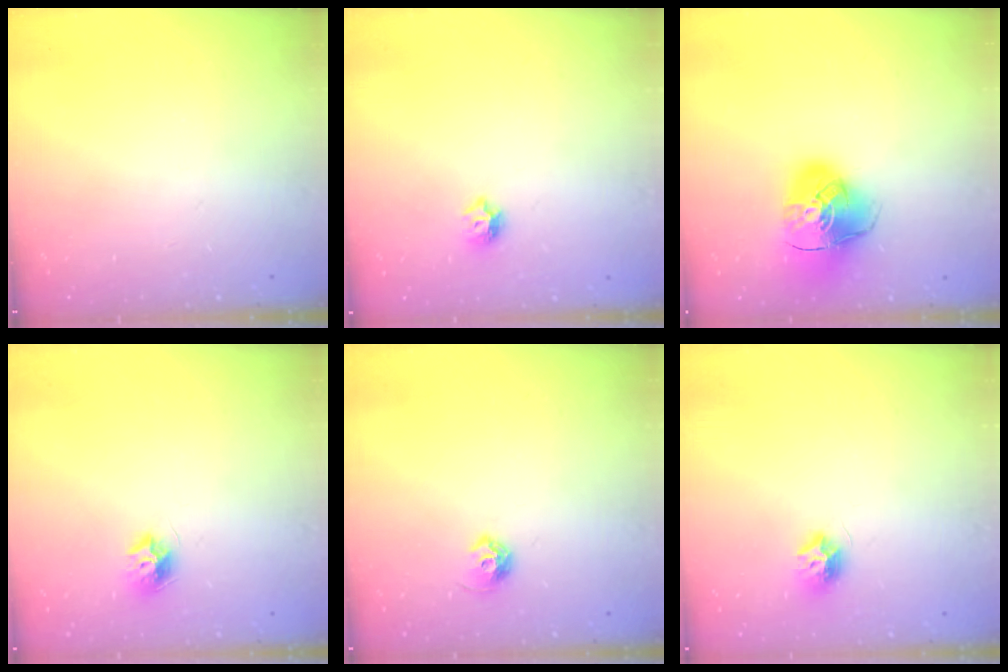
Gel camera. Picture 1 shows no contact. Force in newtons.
{"total": 6.5, "press": 6.5, "slide": 0.7}
{"total": 12.8, "press": 12.6, "slide": 1.9}
{"total": 7.9, "press": 7.9, "slide": 0.4}
{"total": 6.1, "press": 6.0, "slide": 1.1}
{"total": 8.1, "press": 8.1, "slide": 0.1}